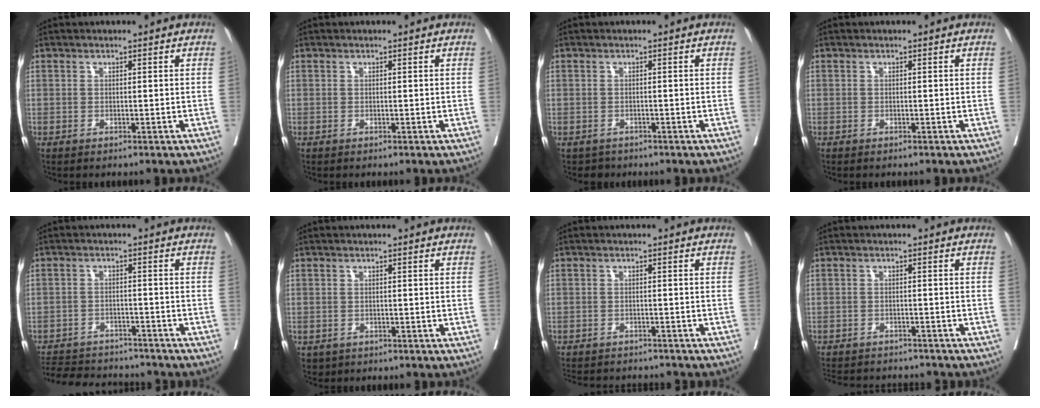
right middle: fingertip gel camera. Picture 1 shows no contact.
{"total": 0.0}
{"total": 1.5, "force": [-1.1, 0.8, -0.3], "torque": [-0.002, 0.001, -0.020]}
{"total": 0.0}
{"total": 12.5, "force": [-11.6, 3.5, 3.3], "torque": [-0.065, 0.004, -0.163]}
{"total": 1.8, "force": [-1.1, 1.4, 0.3], "torque": [-0.006, 0.001, -0.013]}
{"total": 10.4, "force": [-9.7, 2.4, 3.0], "torque": [-0.052, -0.002, -0.122]}
{"total": 11.8, "force": [-11.0, 2.9, 3.4], "torque": [-0.068, 0.000, -0.141]}